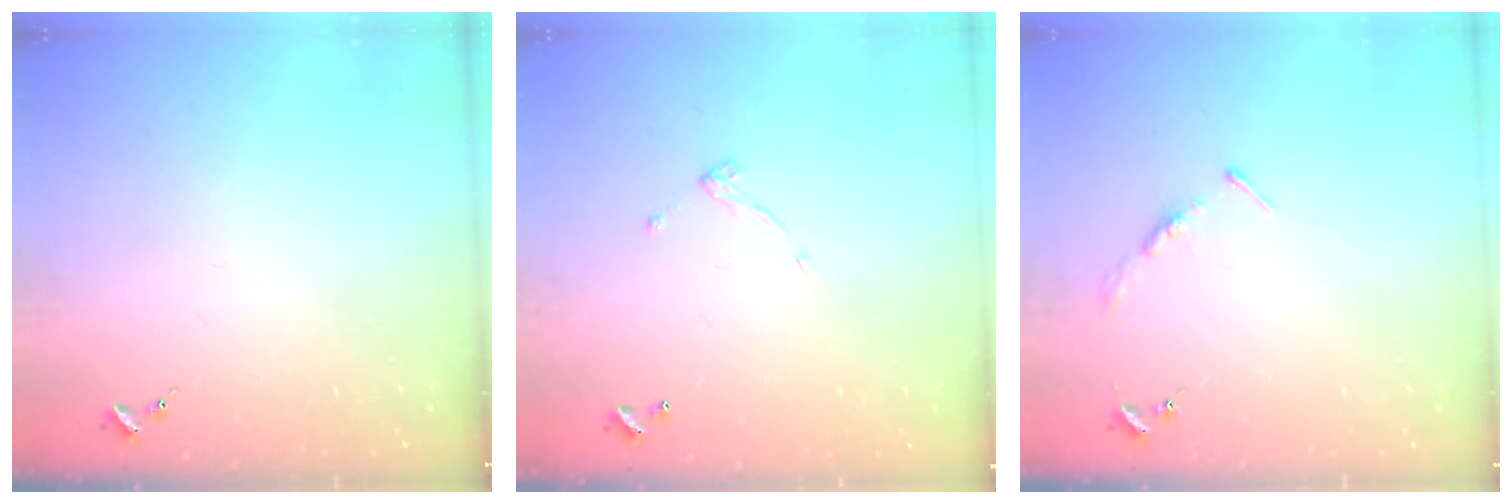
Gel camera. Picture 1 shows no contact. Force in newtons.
{"total": 4.4, "press": 4.4, "slide": 0.2}
{"total": 3.5, "press": 3.5, "slide": 0.4}